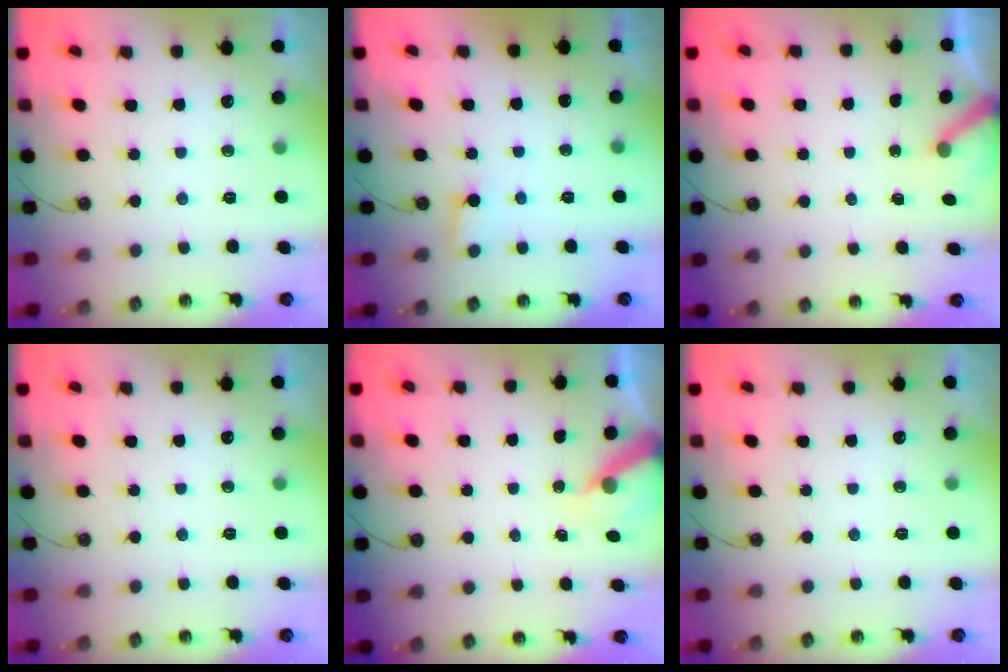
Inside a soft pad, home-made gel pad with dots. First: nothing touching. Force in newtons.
{"total": 3.9, "press": 3.9, "slide": 0.3}
{"total": 2.9, "press": 2.9, "slide": 0.3}
{"total": 0.0}
{"total": 6.8, "press": 6.8, "slide": 0.4}
{"total": 0.0}